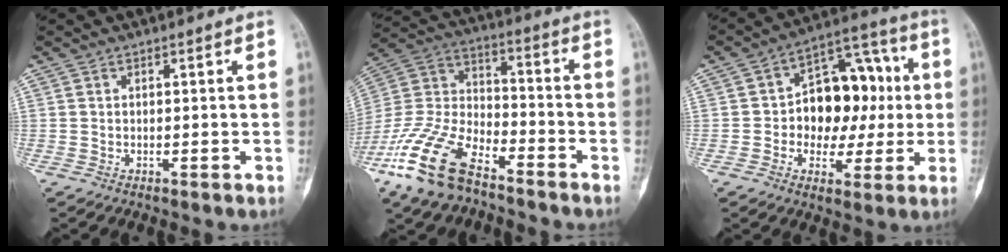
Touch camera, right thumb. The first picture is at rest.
{"total": 18.3, "force": [-11.9, 8.0, 11.3], "torque": [-0.235, 0.051, -0.233]}
{"total": 16.2, "force": [0.7, 11.0, 11.9], "torque": [-0.112, 0.037, 0.008]}